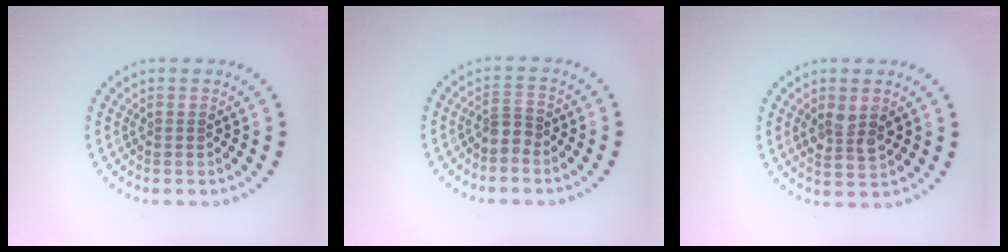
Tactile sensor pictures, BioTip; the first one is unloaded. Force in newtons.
{"total": 1.3, "press": 0.8, "slide": 1.0}
{"total": 2.8, "press": 2.7, "slide": 0.5}